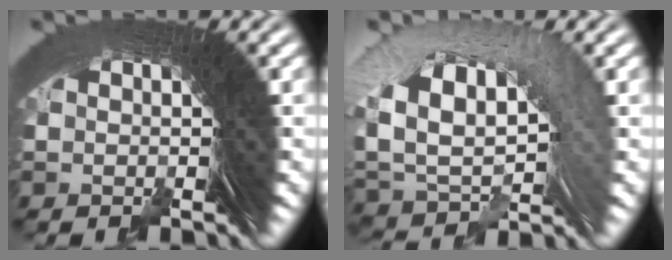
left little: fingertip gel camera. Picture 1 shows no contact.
{"total": 9.4, "force": [1.3, 6.3, 6.9], "torque": [-0.134, 0.003, 0.027]}